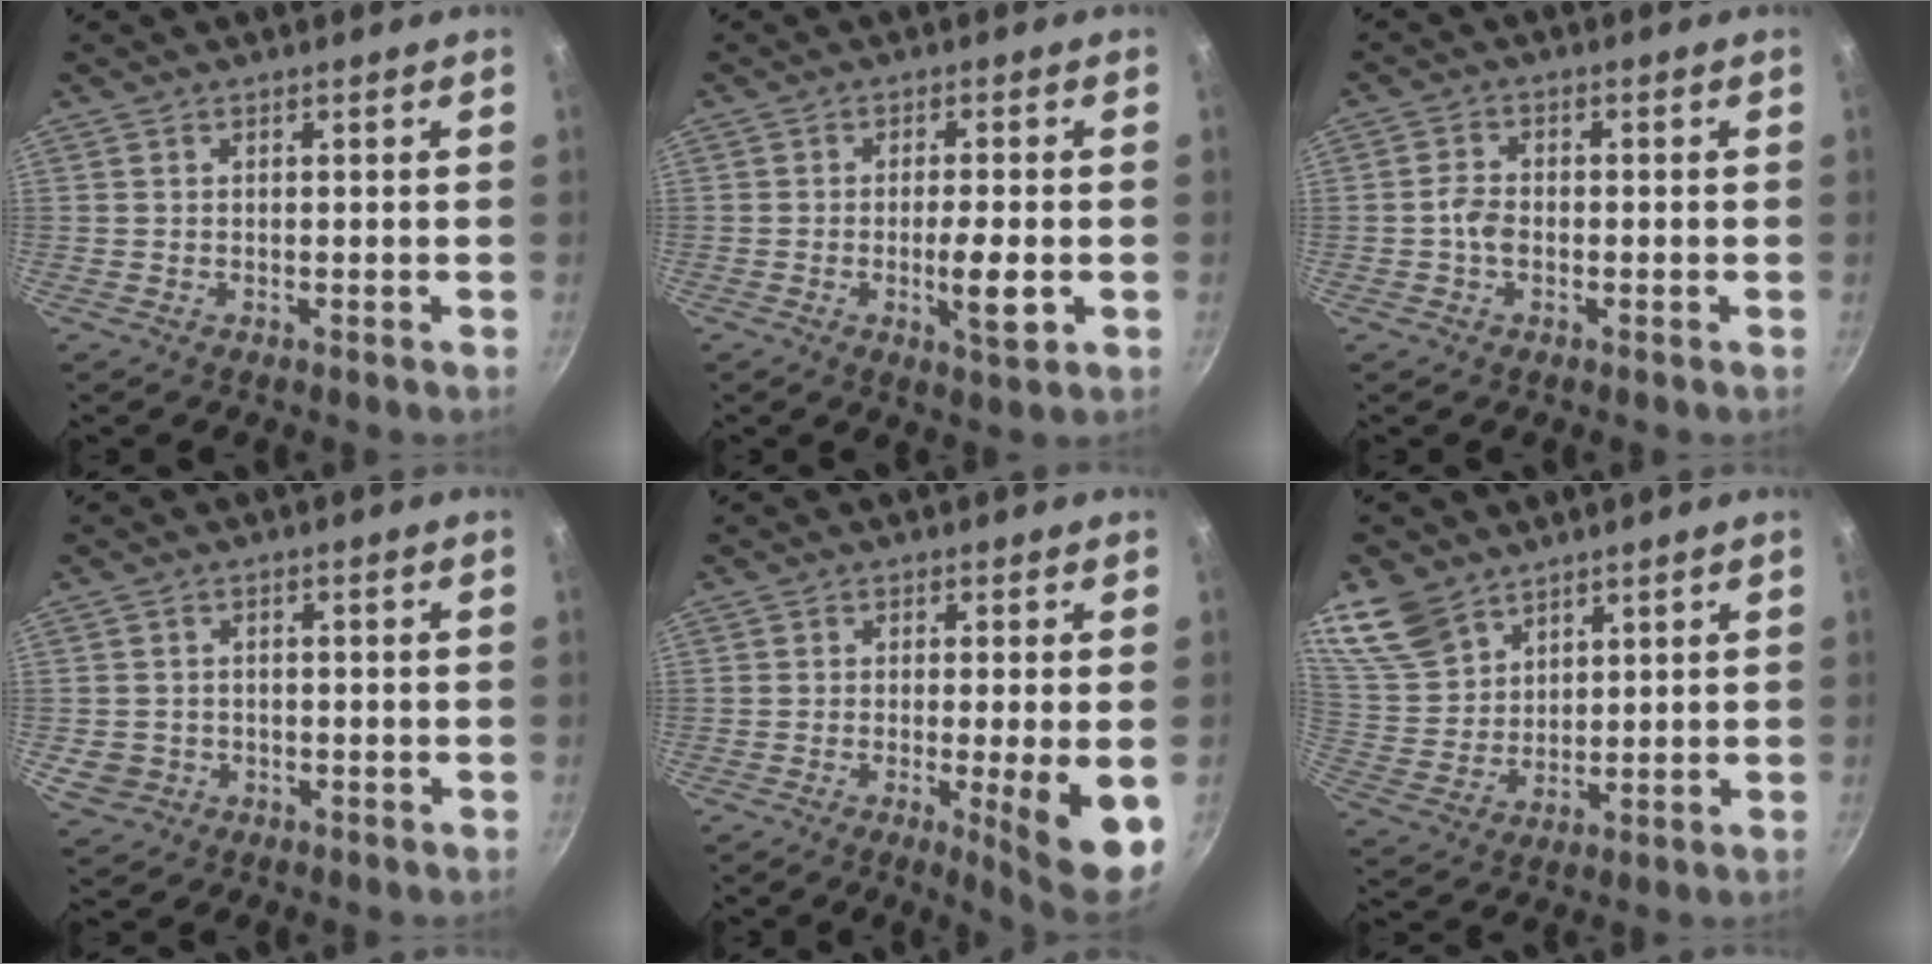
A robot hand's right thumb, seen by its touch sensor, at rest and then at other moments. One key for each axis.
{"total": 6.2, "fx": -1.4, "fy": 1.4, "fz": 5.9, "tx": -0.097, "ty": 0.001, "tz": -0.021}
{"total": 3.1, "fx": -0.8, "fy": 2.0, "fz": 2.2, "tx": -0.047, "ty": 0.013, "tz": -0.018}
{"total": 4.4, "fx": -1.1, "fy": 3.9, "fz": 1.7, "tx": -0.026, "ty": 0.012, "tz": -0.011}
{"total": 8.8, "fx": -1.9, "fy": 0.7, "fz": 8.6, "tx": -0.120, "ty": -0.006, "tz": -0.024}
{"total": 11.4, "fx": 8.1, "fy": 7.1, "fz": 3.8, "tx": -0.055, "ty": -0.030, "tz": 0.173}